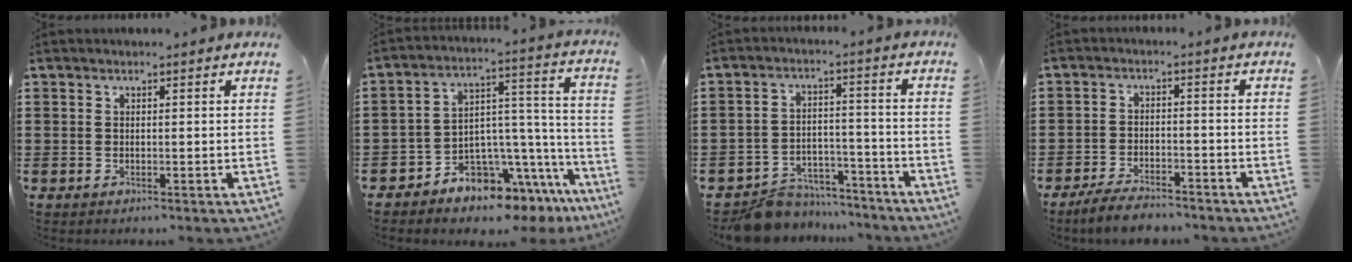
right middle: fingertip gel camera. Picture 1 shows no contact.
{"total": 6.6, "force": [-6.2, 2.2, 0.6], "torque": [-0.008, -0.004, -0.120]}
{"total": 7.7, "force": [-7.5, 1.9, 1.0], "torque": [-0.010, 0.027, -0.144]}
{"total": 4.4, "force": [-4.2, 0.9, 1.1], "torque": [-0.026, 0.007, -0.086]}